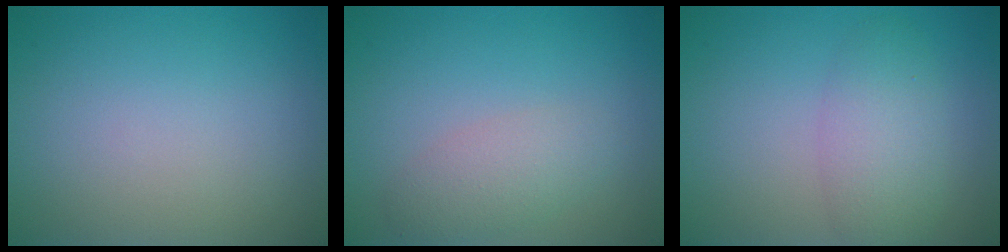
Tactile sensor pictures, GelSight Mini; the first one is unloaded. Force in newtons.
{"total": 2.5, "press": 2.5, "slide": 0.1}
{"total": 3.4, "press": 3.4, "slide": 0.3}